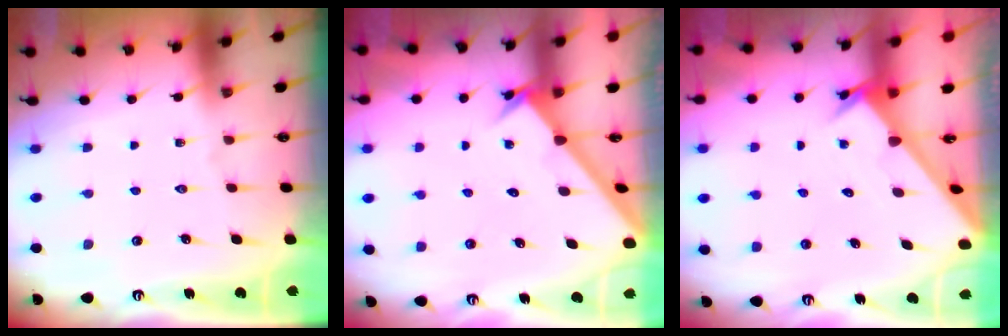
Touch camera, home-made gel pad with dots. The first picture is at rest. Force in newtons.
{"total": 1.9, "press": 1.9, "slide": 0.2}
{"total": 2.3, "press": 2.3, "slide": 0.2}